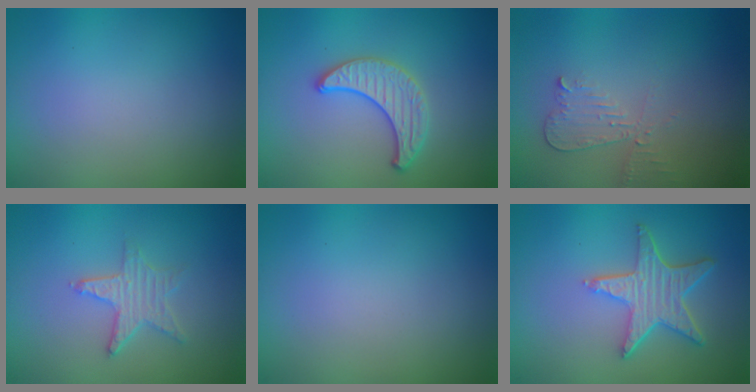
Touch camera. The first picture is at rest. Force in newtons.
{"total": 3.0, "press": 2.8, "slide": 0.9}
{"total": 2.1, "press": 2.1, "slide": 0.1}
{"total": 2.7, "press": 2.6, "slide": 0.5}
{"total": 0.0}
{"total": 5.1, "press": 4.0, "slide": 3.1}